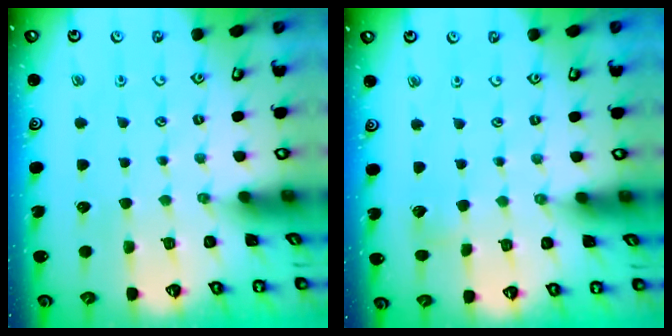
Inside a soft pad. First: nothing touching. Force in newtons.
{"total": 2.4, "press": 2.4, "slide": 0.2}